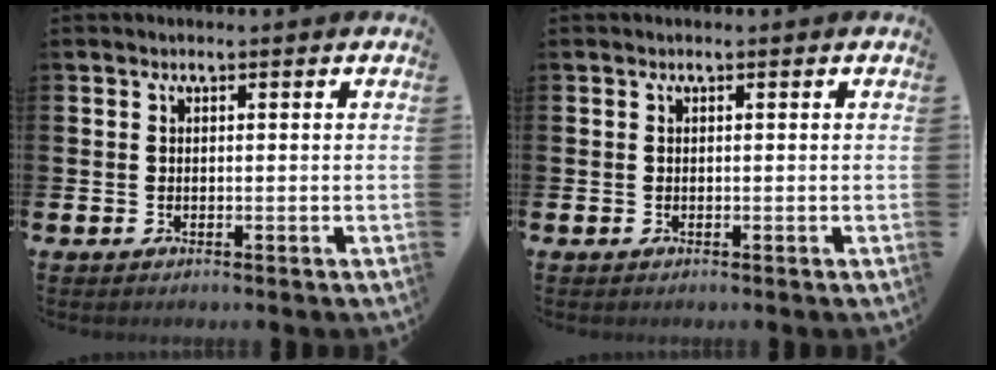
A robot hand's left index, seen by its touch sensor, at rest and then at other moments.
{"total": 0.0}